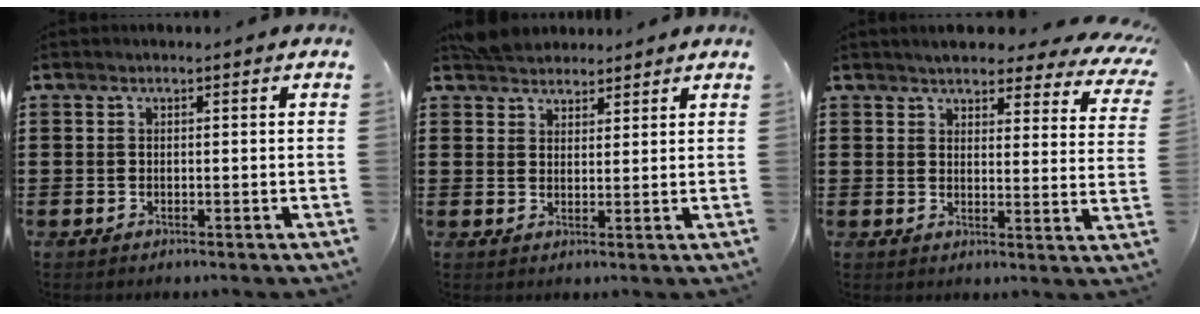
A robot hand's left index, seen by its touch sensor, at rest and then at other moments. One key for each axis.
{"total": 3.6, "fx": 3.4, "fy": 1.1, "fz": 0.0, "tx": -0.012, "ty": 0.000, "tz": 0.068}
{"total": 4.1, "fx": 4.0, "fy": 0.9, "fz": 0.7, "tx": -0.029, "ty": -0.020, "tz": 0.067}